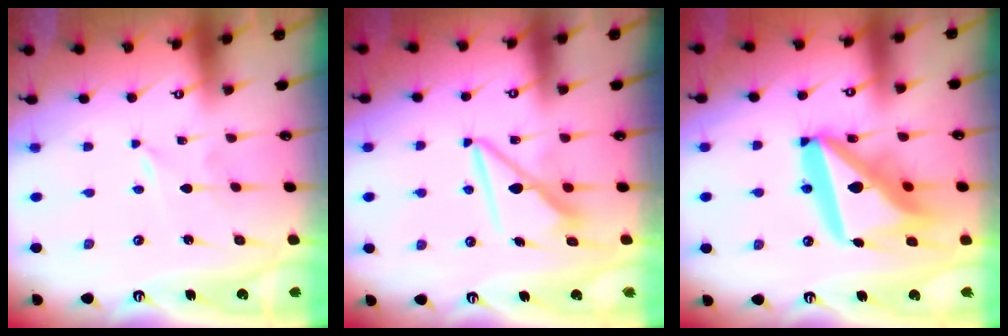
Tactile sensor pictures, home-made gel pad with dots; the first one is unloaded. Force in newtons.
{"total": 10.2, "press": 10.2, "slide": 0.6}
{"total": 21.7, "press": 21.5, "slide": 2.6}